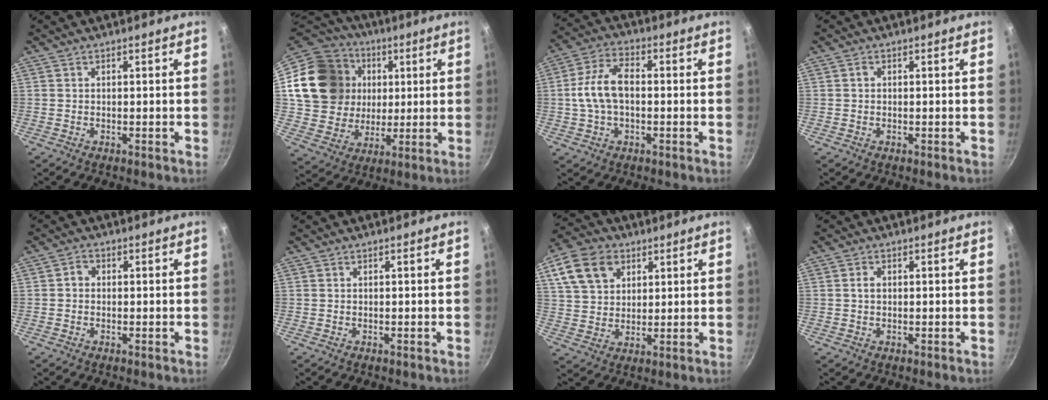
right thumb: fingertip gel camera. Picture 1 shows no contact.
{"total": 22.9, "force": [4.6, 19.5, 11.1], "torque": [-0.191, 0.026, 0.092]}
{"total": 9.6, "force": [-0.2, 5.8, 7.7], "torque": [-0.143, 0.031, -0.012]}
{"total": 0.6, "force": [0.1, 0.6, 0.3], "torque": [-0.005, 0.004, 0.001]}
{"total": 1.8, "force": [-0.1, 1.6, 0.8], "torque": [-0.012, 0.006, -0.006]}
{"total": 0.0}
{"total": 12.3, "force": [5.5, 8.9, 6.4], "torque": [-0.103, -0.002, 0.098]}
{"total": 1.4, "force": [0.2, 1.1, 1.0], "torque": [-0.016, 0.005, 0.003]}